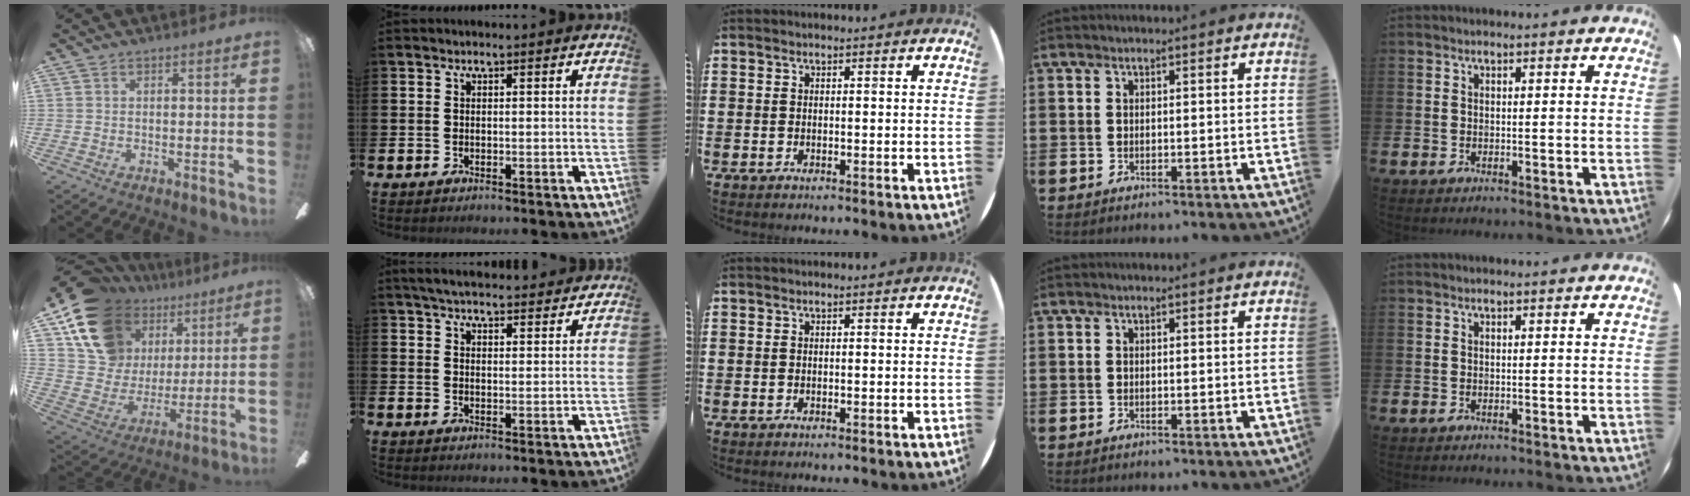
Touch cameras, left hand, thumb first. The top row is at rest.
{"thumb": {"total": 17.5, "force": [10.7, 12.1, 6.8], "torque": [-0.137, -0.055, 0.206]}, "index": {"total": 4.8, "force": [4.7, 0.6, 0.9], "torque": [-0.028, -0.025, 0.085]}}